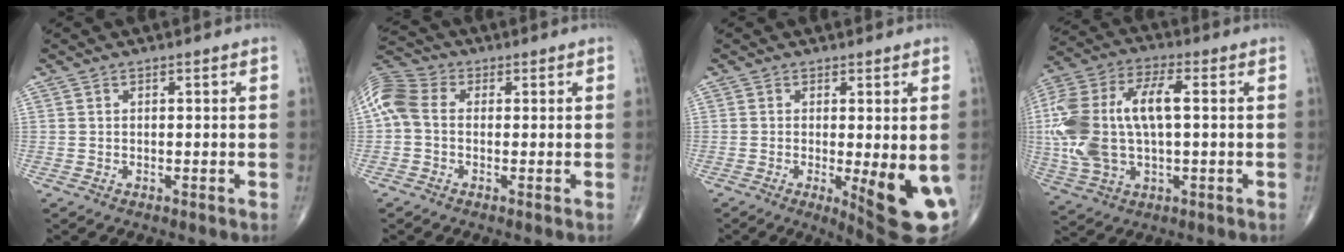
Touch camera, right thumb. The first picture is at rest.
{"total": 7.9, "force": [0.2, 5.7, 5.4], "torque": [-0.119, 0.023, -0.010]}
{"total": 11.6, "force": [-2.8, 2.9, 10.9], "torque": [-0.126, -0.021, -0.028]}
{"total": 20.9, "force": [1.2, 10.4, 18.1], "torque": [-0.409, 0.017, 0.020]}